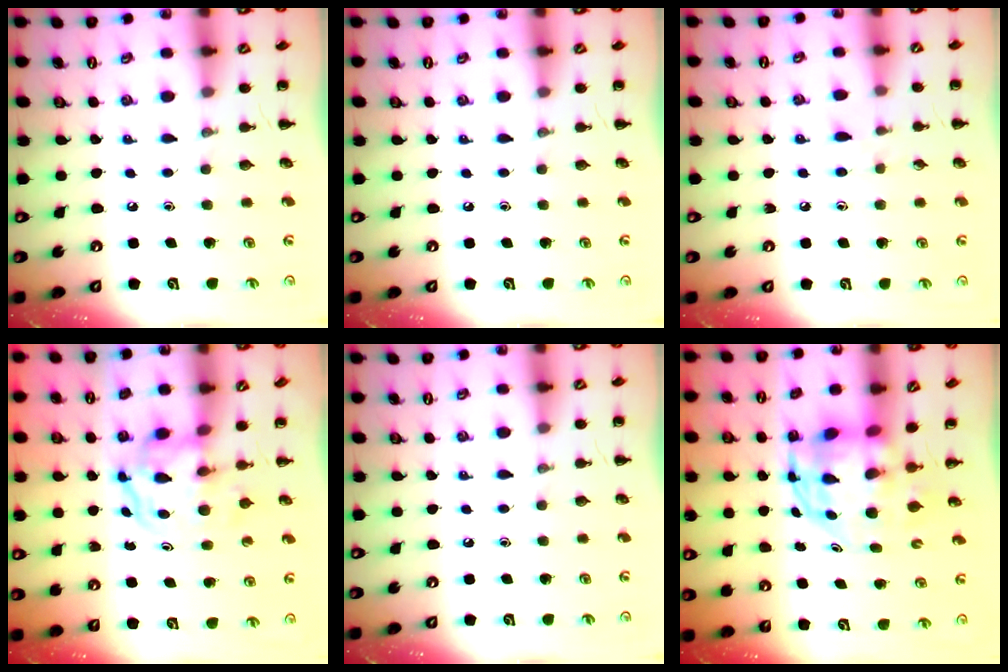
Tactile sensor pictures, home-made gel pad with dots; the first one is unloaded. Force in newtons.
{"total": 0.0}
{"total": 4.4, "press": 3.9, "slide": 2.0}
{"total": 3.7, "press": 3.7, "slide": 0.4}
{"total": 0.0}
{"total": 4.2, "press": 4.0, "slide": 1.1}